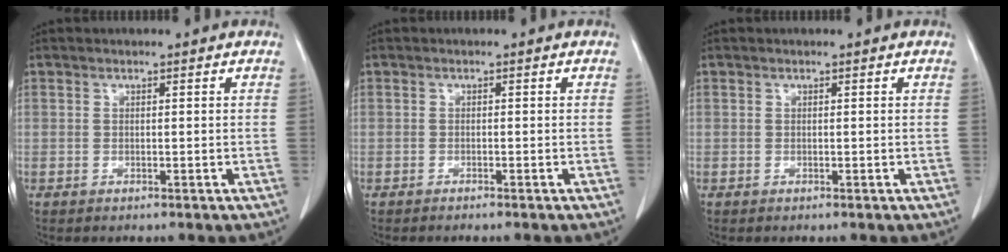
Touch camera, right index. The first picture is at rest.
{"total": 1.3, "force": [-1.1, -0.1, 0.6], "torque": [-0.012, -0.001, -0.012]}
{"total": 0.0}